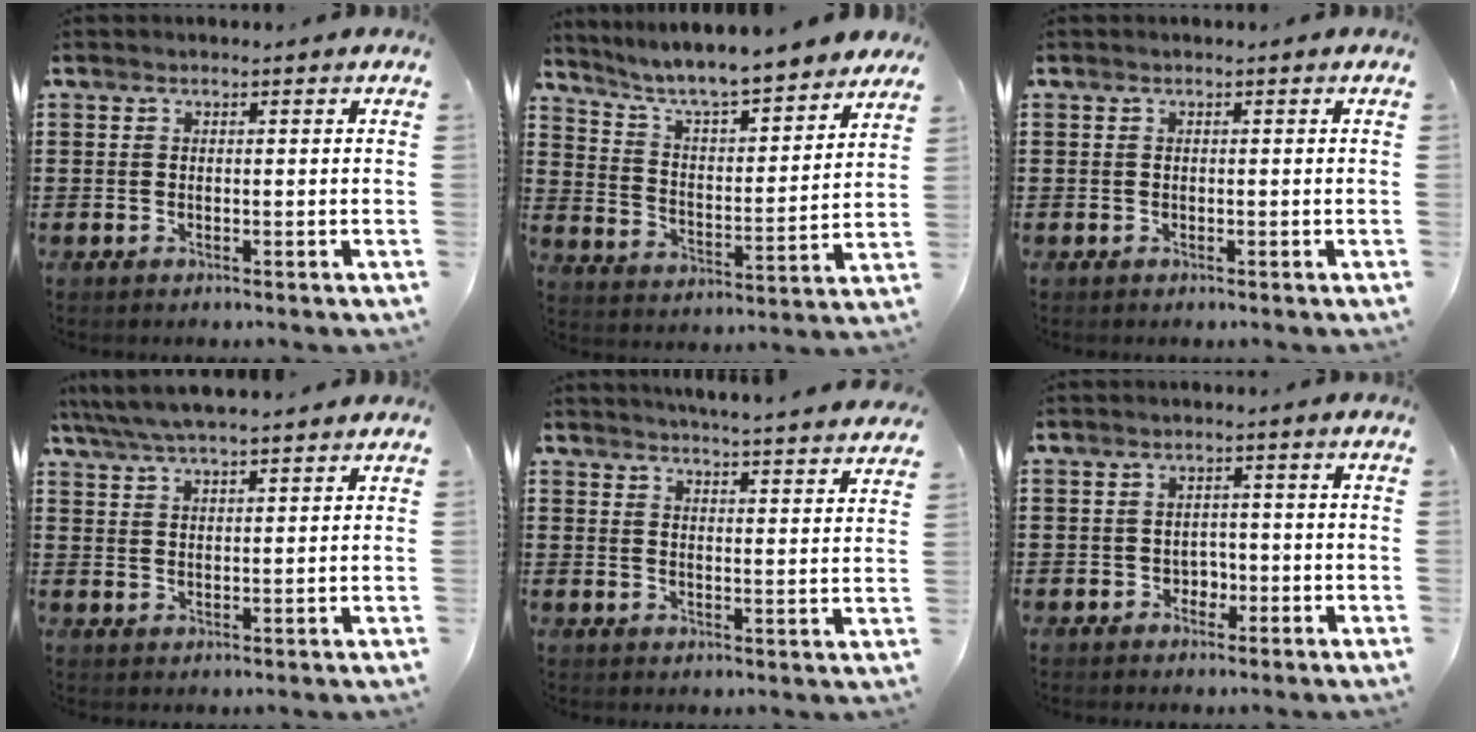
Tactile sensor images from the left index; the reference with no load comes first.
{"total": 6.3, "force": [5.9, 0.1, 2.4], "torque": [-0.072, -0.046, 0.095]}
{"total": 0.0}
{"total": 4.9, "force": [4.5, 0.3, 1.9], "torque": [-0.050, -0.013, 0.082]}
{"total": 4.4, "force": [4.3, -0.7, 0.5], "torque": [-0.020, -0.034, 0.073]}
{"total": 2.0, "force": [-0.8, 1.7, 0.7], "torque": [-0.021, 0.002, -0.021]}